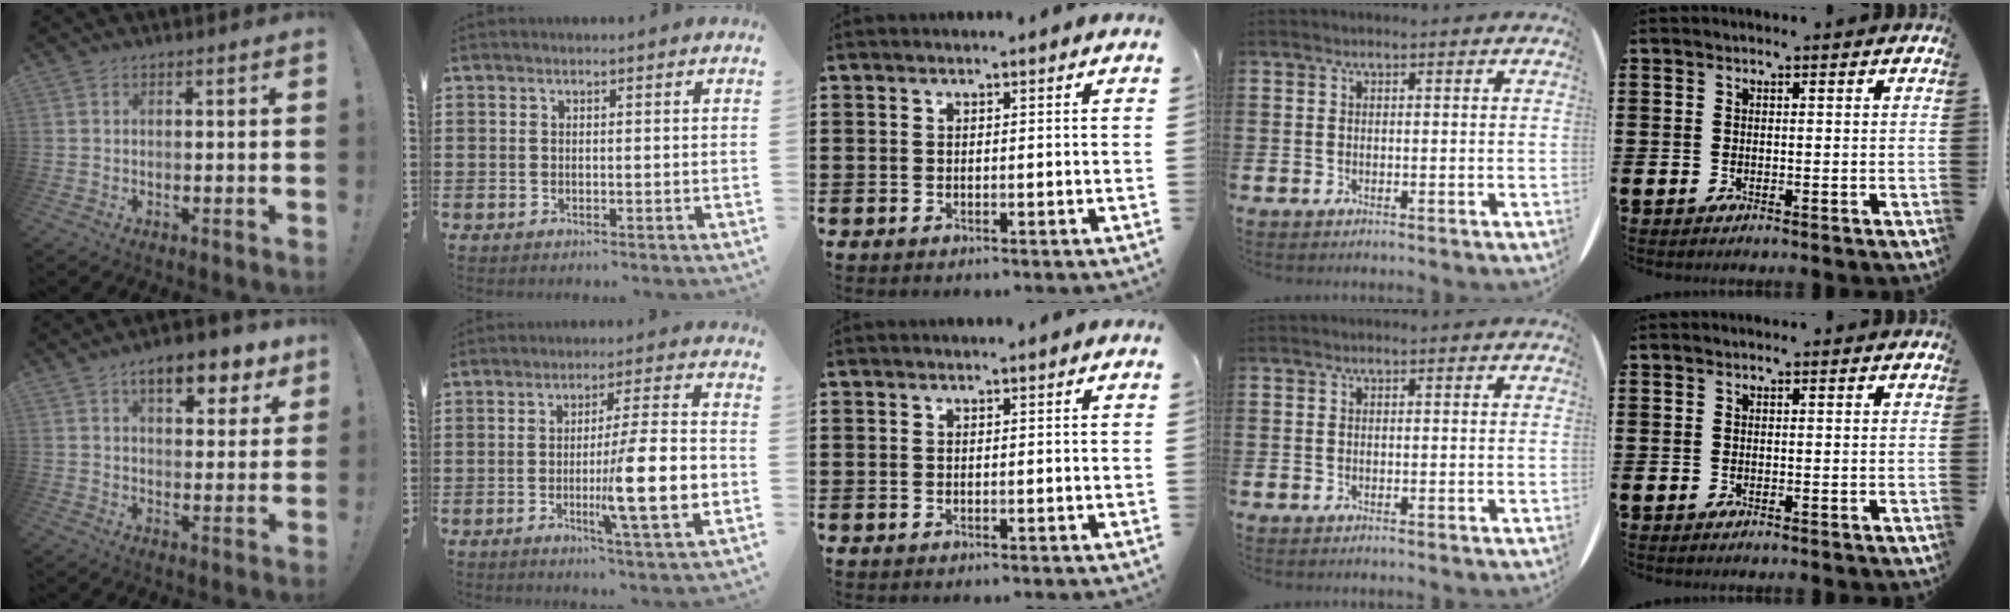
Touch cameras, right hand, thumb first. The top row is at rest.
{"thumb": {"total": 10.5, "force": [6.3, 4.2, 7.3], "torque": [-0.093, -0.031, 0.104]}, "index": {"total": 12.6, "force": [-2.7, 1.2, 12.2], "torque": [-0.193, -0.011, -0.050]}}